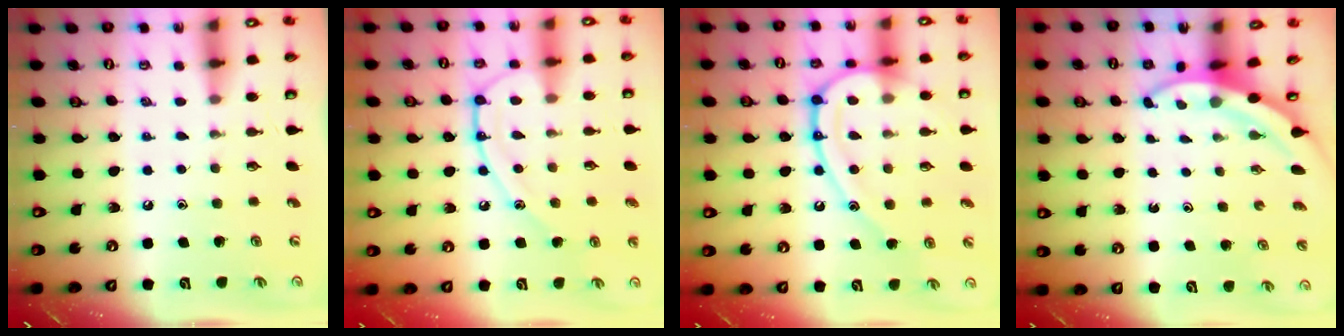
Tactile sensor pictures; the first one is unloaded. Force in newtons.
{"total": 10.8, "press": 10.8, "slide": 0.4}
{"total": 17.3, "press": 17.2, "slide": 1.7}
{"total": 4.8, "press": 4.7, "slide": 0.2}